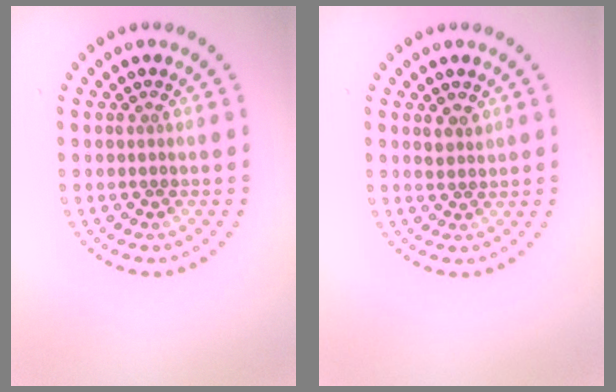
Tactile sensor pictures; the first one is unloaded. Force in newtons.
{"total": 1.4, "press": 1.2, "slide": 0.8}